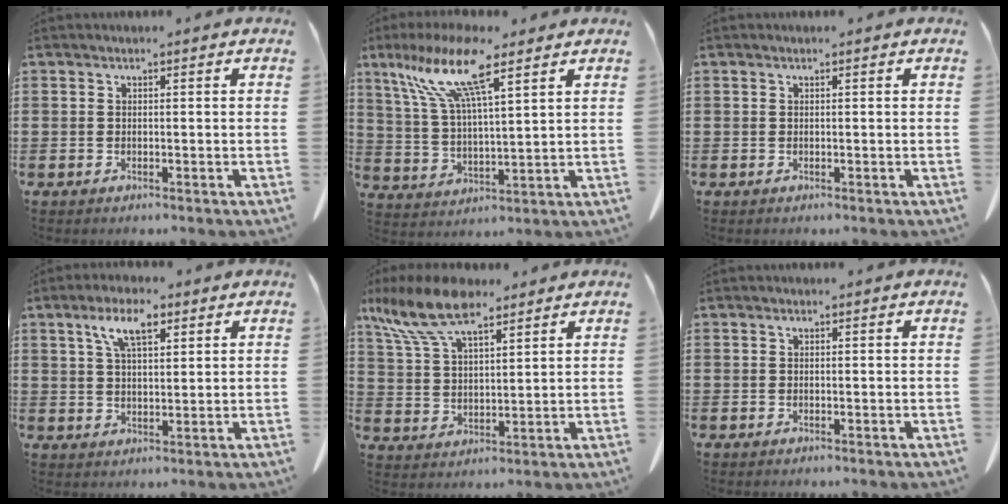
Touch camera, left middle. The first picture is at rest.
{"total": 12.5, "force": [8.2, 2.2, 9.1], "torque": [-0.211, -0.020, 0.137]}
{"total": 0.0}
{"total": 6.7, "force": [3.6, 2.4, 5.1], "torque": [-0.101, 0.008, 0.060]}
{"total": 11.2, "force": [7.7, 4.4, 6.9], "torque": [-0.165, -0.014, 0.139]}
{"total": 0.0}